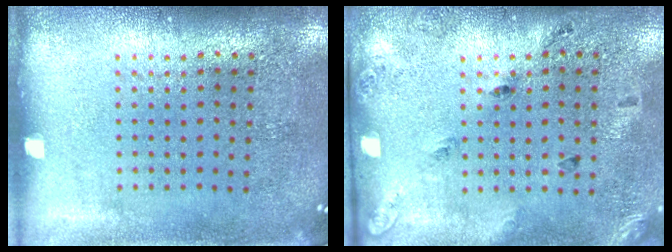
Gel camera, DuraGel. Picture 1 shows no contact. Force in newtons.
{"total": 1.7, "press": 1.0, "slide": 1.4}